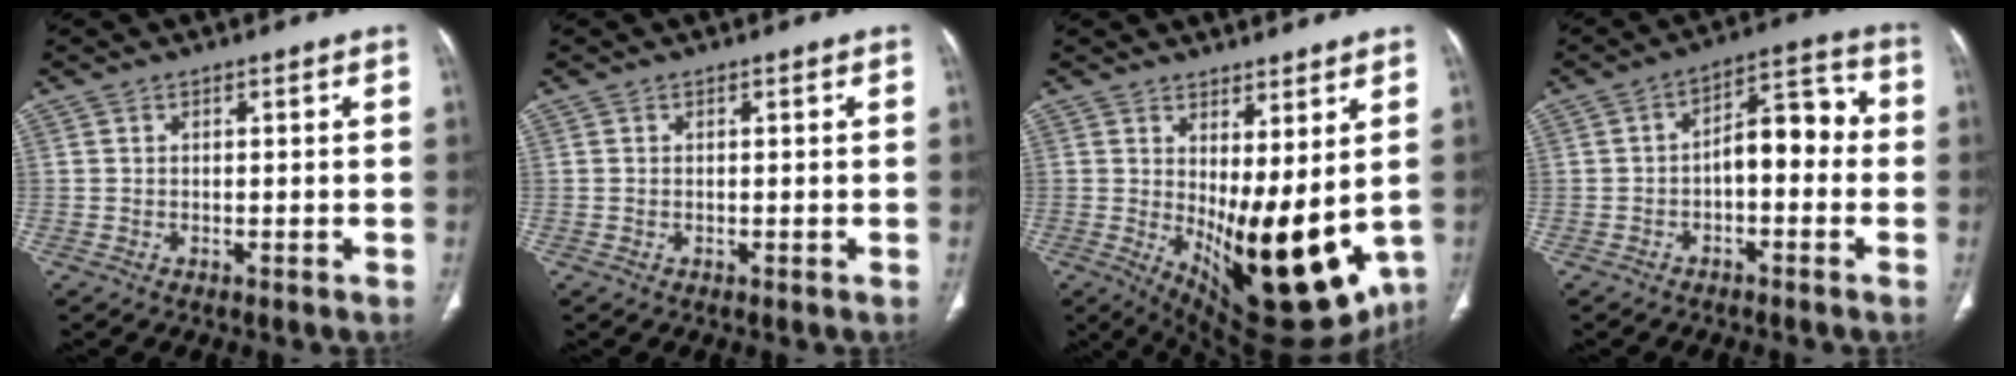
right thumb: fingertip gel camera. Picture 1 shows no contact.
{"total": 0.0}
{"total": 20.3, "force": [-0.2, 8.1, 18.6], "torque": [-0.261, -0.045, 0.026]}
{"total": 9.3, "force": [-1.2, 5.0, 7.8], "torque": [-0.088, 0.045, -0.028]}